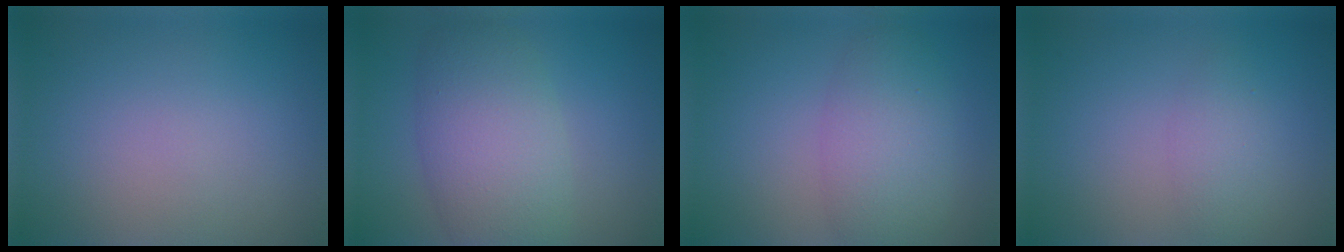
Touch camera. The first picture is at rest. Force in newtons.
{"total": 7.0, "press": 7.0, "slide": 0.4}
{"total": 4.9, "press": 4.9, "slide": 0.1}
{"total": 1.8, "press": 1.8, "slide": 0.2}